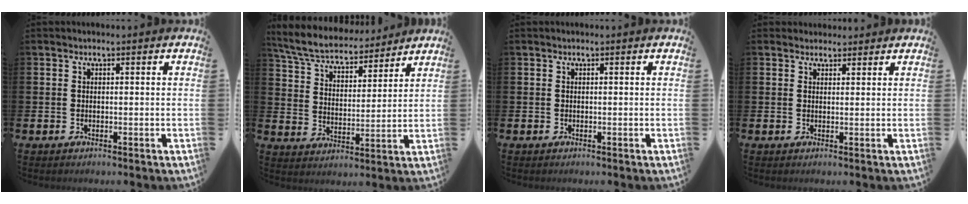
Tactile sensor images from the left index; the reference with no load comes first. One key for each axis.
{"total": 6.7, "fx": 6.2, "fy": 1.8, "fz": 1.7, "tx": -0.069, "ty": -0.041, "tz": 0.109}
{"total": 0.0}
{"total": 1.9, "fx": 1.8, "fy": 0.8, "fz": -0.1, "tx": 0.006, "ty": -0.004, "tz": 0.031}